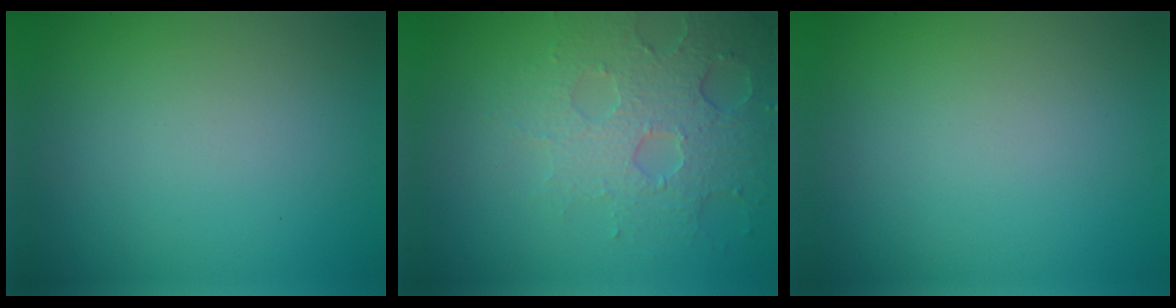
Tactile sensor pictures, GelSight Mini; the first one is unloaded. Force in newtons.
{"total": 4.0, "press": 4.0, "slide": 0.5}
{"total": 0.0}